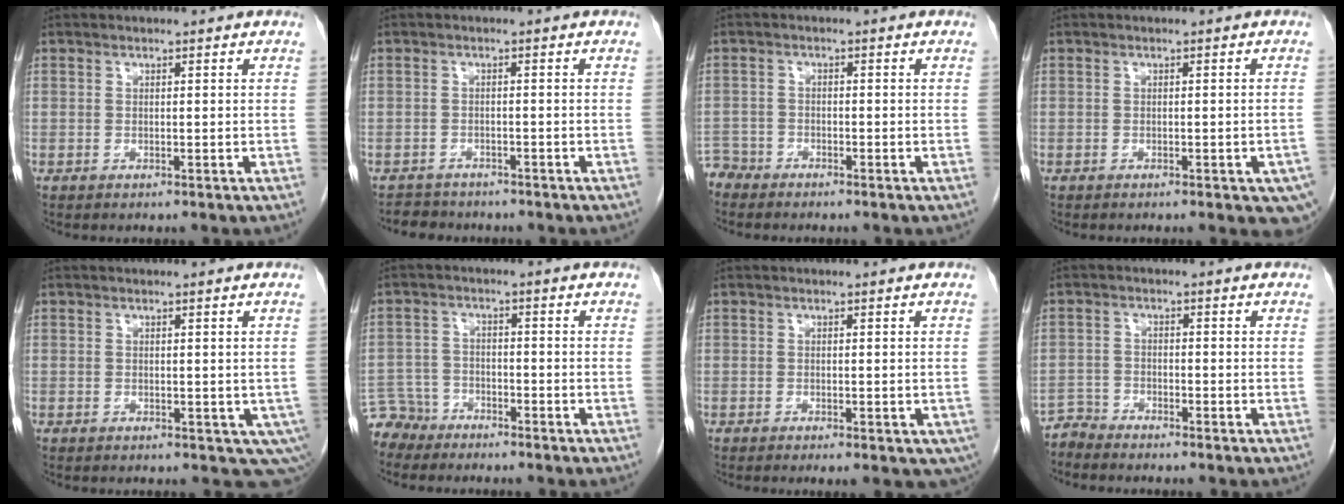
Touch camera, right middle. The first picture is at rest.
{"total": 4.1, "force": [-3.7, 1.8, 0.2], "torque": [-0.007, -0.002, -0.052]}
{"total": 3.2, "force": [-3.0, 0.9, -0.6], "torque": [0.014, -0.003, -0.060]}
{"total": 6.0, "force": [-3.7, 1.7, 4.4], "torque": [-0.031, -0.009, -0.048]}
{"total": 4.0, "force": [-0.1, 2.8, 2.8], "torque": [-0.020, -0.006, 0.008]}
{"total": 4.7, "force": [-4.2, 2.0, -0.7], "torque": [0.015, -0.004, -0.082]}
{"total": 5.8, "force": [-2.8, 2.5, 4.5], "torque": [-0.051, -0.013, -0.037]}
{"total": 2.6, "force": [-2.5, 0.1, -0.8], "torque": [0.024, -0.010, -0.049]}